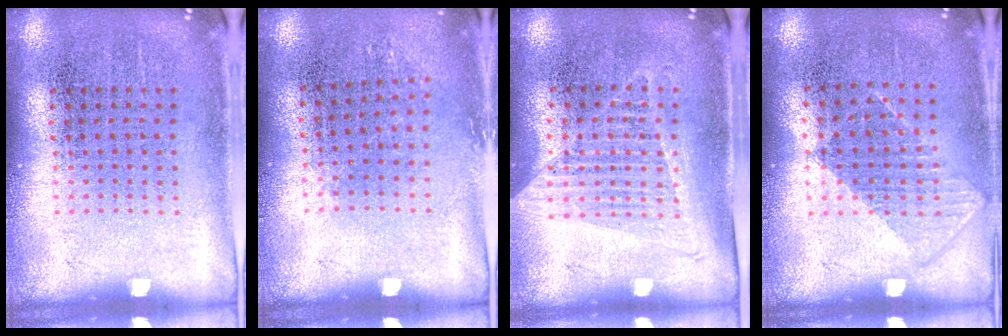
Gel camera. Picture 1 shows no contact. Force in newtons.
{"total": 0.8, "press": 0.7, "slide": 0.4}
{"total": 1.3, "press": 1.2, "slide": 0.6}
{"total": 0.8, "press": 0.7, "slide": 0.4}